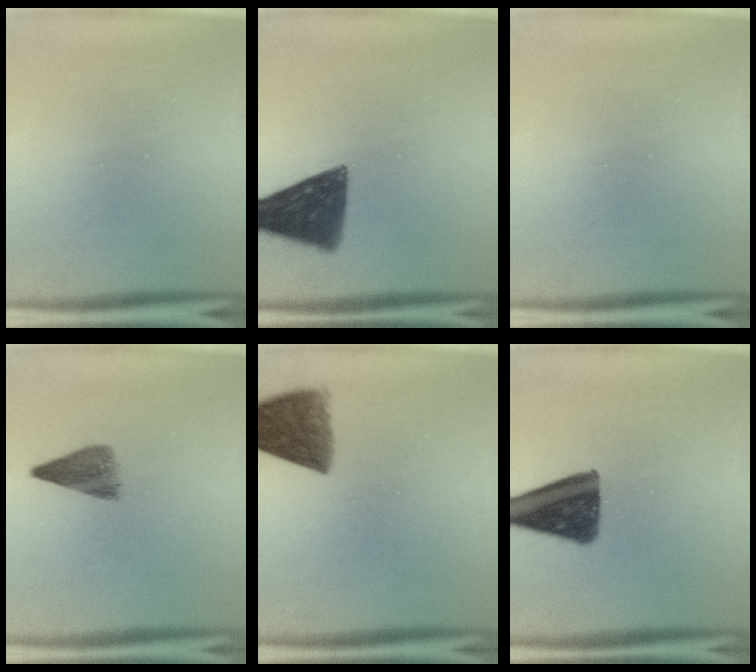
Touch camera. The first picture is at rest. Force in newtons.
{"total": 12.4}
{"total": 0.0}
{"total": 4.7}
{"total": 9.1}
{"total": 13.4}